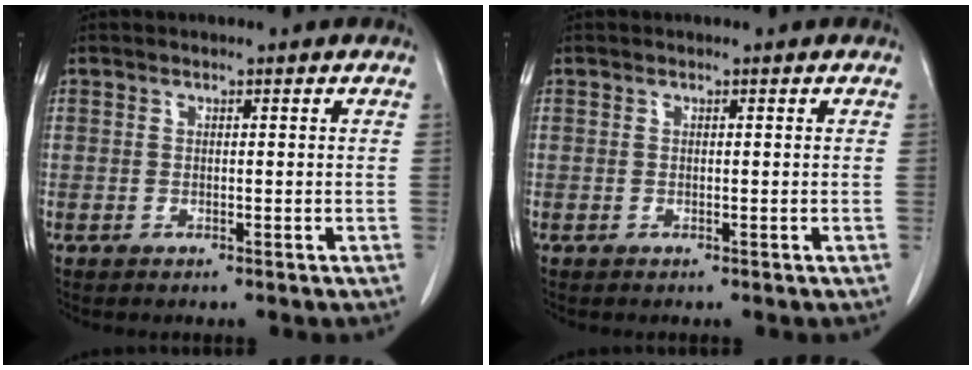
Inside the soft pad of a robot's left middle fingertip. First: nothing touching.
{"total": 0.0}